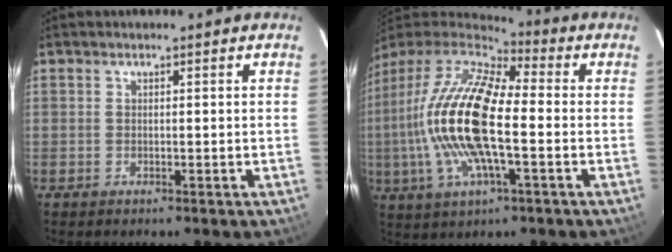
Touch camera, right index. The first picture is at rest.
{"total": 20.1, "force": [-2.1, 6.7, 18.9], "torque": [-0.366, -0.005, -0.052]}